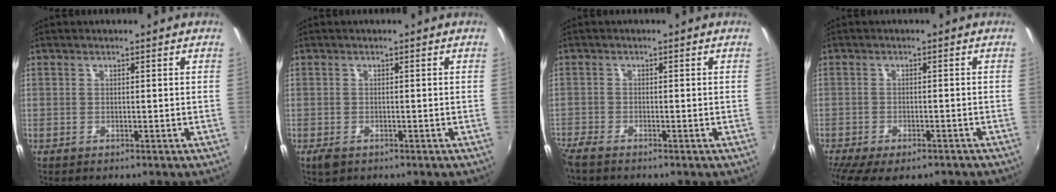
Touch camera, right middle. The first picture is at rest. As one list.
[{"total": 2.2, "force": [-1.3, 1.2, 1.2], "torque": [-0.025, -0.008, -0.023]}, {"total": 3.3, "force": [-2.9, 0.5, 1.4], "torque": [-0.040, -0.017, -0.059]}, {"total": 9.0, "force": [-6.8, 3.1, 5.1], "torque": [-0.116, -0.039, -0.106]}]